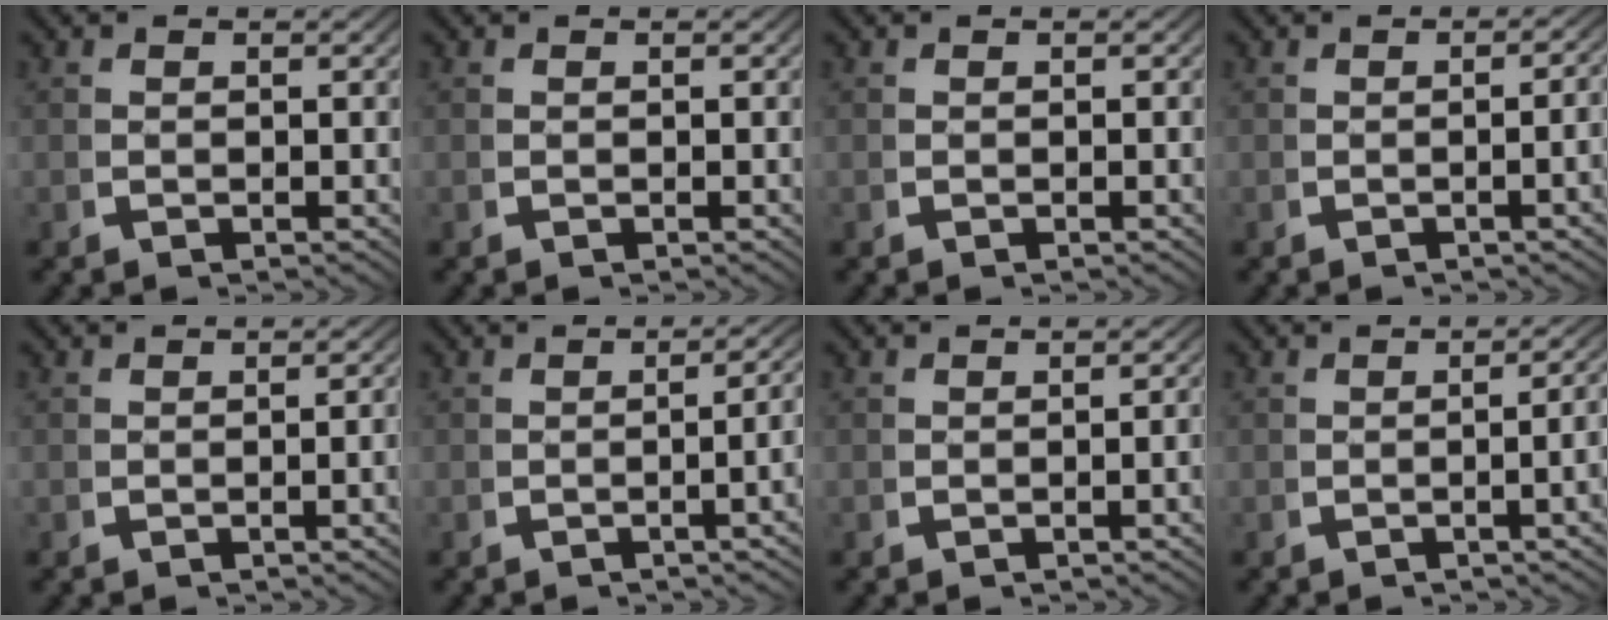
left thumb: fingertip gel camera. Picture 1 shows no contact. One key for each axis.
{"total": 0.0}
{"total": 0.0}
{"total": 3.3, "fx": -0.6, "fy": 0.8, "fz": 3.1, "tx": -0.040, "ty": 0.006, "tz": -0.014}
{"total": 2.2, "fx": -0.4, "fy": 0.5, "fz": 2.1, "tx": -0.027, "ty": 0.003, "tz": -0.009}
{"total": 5.0, "fx": -0.9, "fy": 1.4, "fz": 4.7, "tx": -0.064, "ty": 0.007, "tz": -0.019}
{"total": 1.9, "fx": -0.4, "fy": 0.4, "fz": 1.8, "tx": -0.023, "ty": 0.003, "tz": -0.009}
{"total": 4.5, "fx": -0.6, "fy": 1.2, "fz": 4.3, "tx": -0.056, "ty": 0.008, "tz": -0.016}